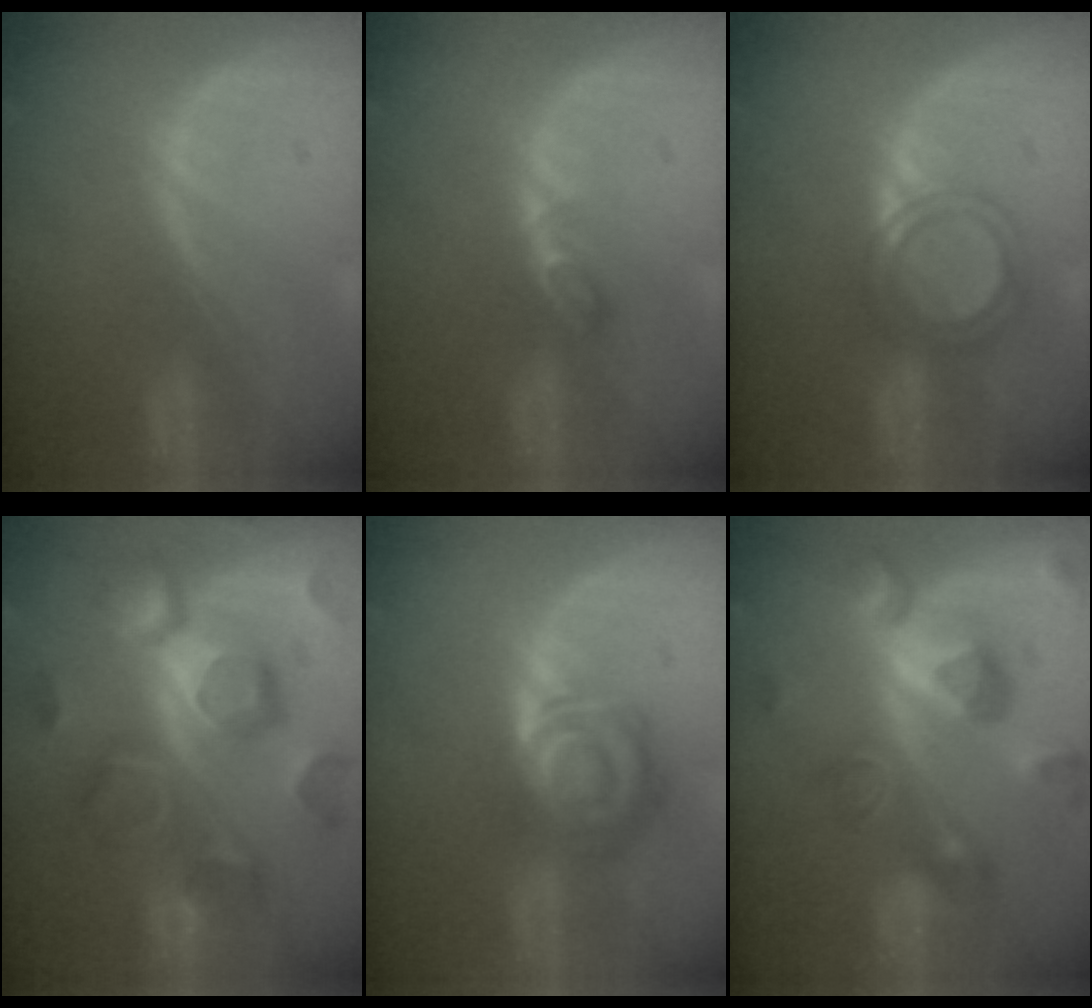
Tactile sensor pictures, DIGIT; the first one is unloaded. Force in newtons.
{"total": 2.5, "press": 2.5, "slide": 0.4}
{"total": 4.8, "press": 4.5, "slide": 1.7}
{"total": 12.4, "press": 12.4, "slide": 1.0}
{"total": 8.0, "press": 7.1, "slide": 3.7}
{"total": 10.5, "press": 9.4, "slide": 4.7}